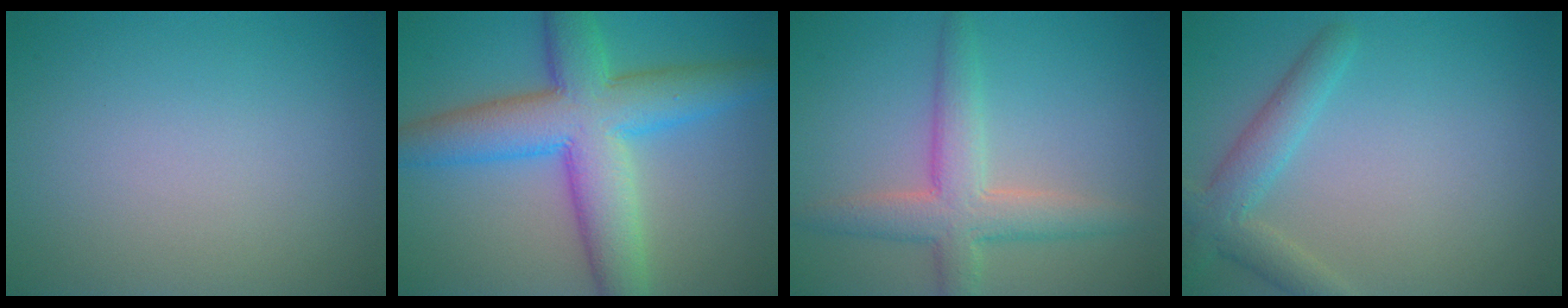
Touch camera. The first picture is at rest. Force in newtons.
{"total": 9.8, "press": 9.8, "slide": 0.0}
{"total": 4.8, "press": 4.8, "slide": 0.4}
{"total": 3.4, "press": 3.4, "slide": 0.2}